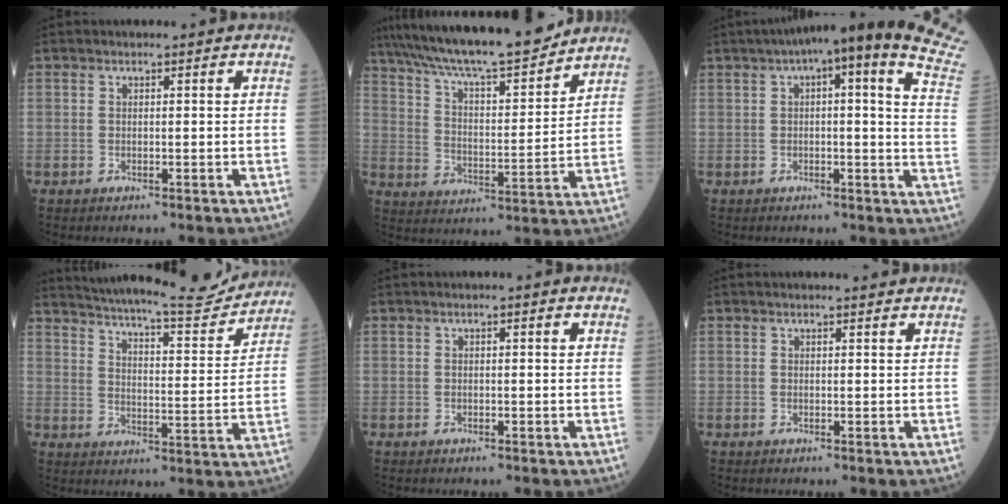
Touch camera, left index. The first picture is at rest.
{"total": 19.5, "force": [17.0, 1.8, 9.3], "torque": [-0.163, 0.007, 0.275]}
{"total": 21.1, "force": [15.5, 1.5, 14.3], "torque": [-0.191, 0.007, 0.162]}
{"total": 18.8, "force": [17.9, 1.1, 5.7], "torque": [-0.096, -0.038, 0.243]}
{"total": 0.7, "force": [0.3, 0.0, 0.6], "torque": [-0.012, 0.005, 0.002]}
{"total": 1.4, "force": [1.3, 0.1, 0.5], "torque": [-0.009, 0.006, 0.017]}